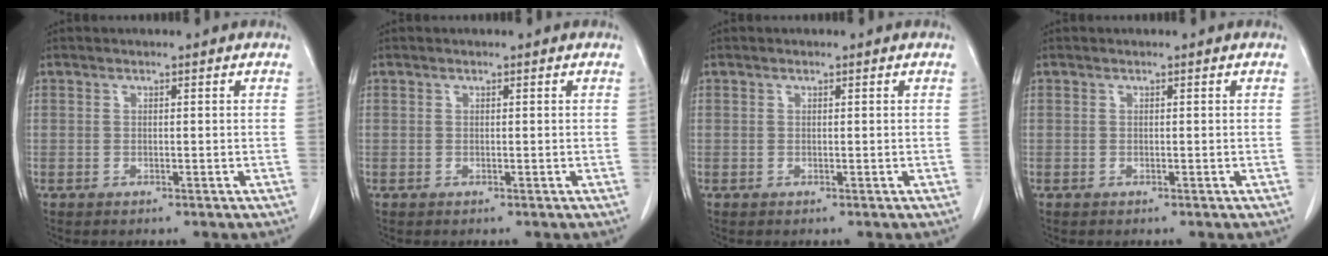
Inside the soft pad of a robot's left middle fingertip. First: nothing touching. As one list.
[{"total": 0.0}, {"total": 0.0}, {"total": 0.0}]